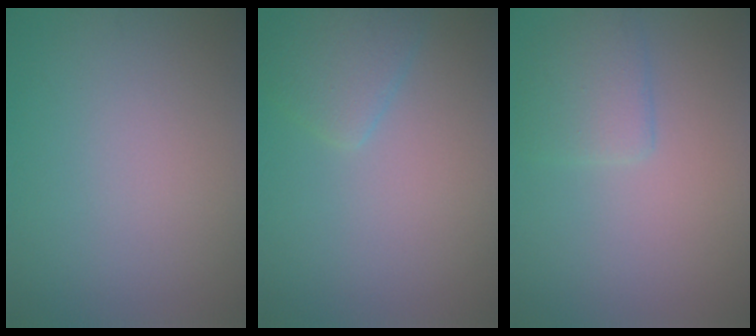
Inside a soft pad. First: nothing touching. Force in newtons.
{"total": 2.5, "press": 2.5, "slide": 0.2}
{"total": 2.6, "press": 2.6, "slide": 0.1}